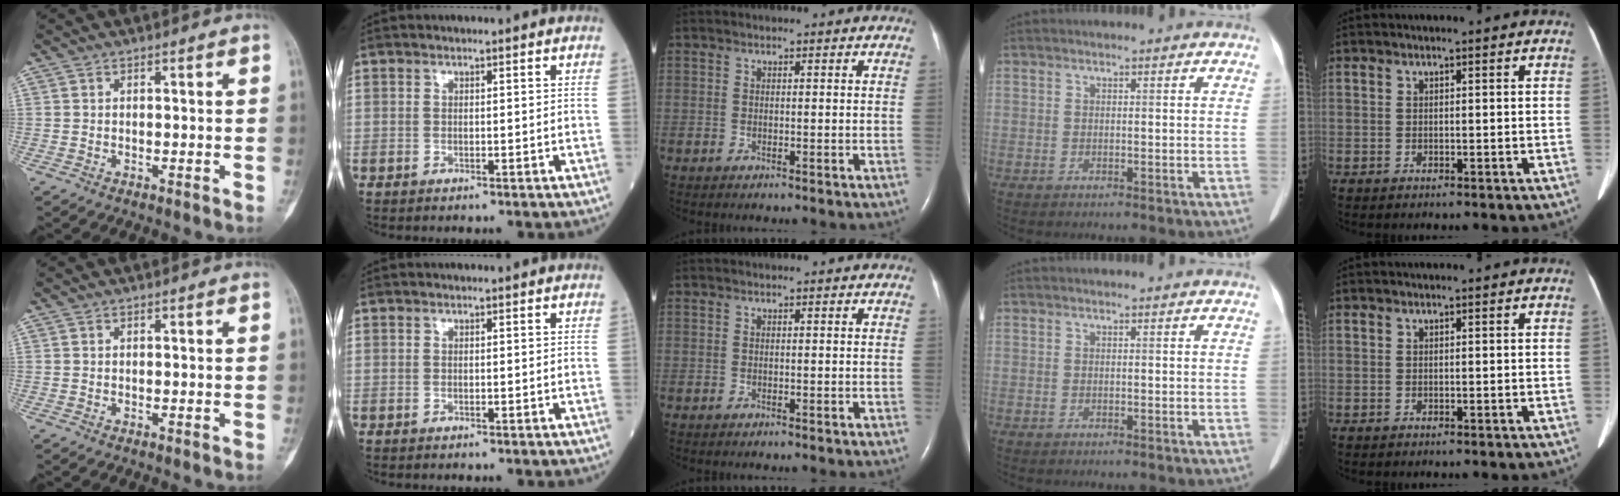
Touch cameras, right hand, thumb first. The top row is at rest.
{}